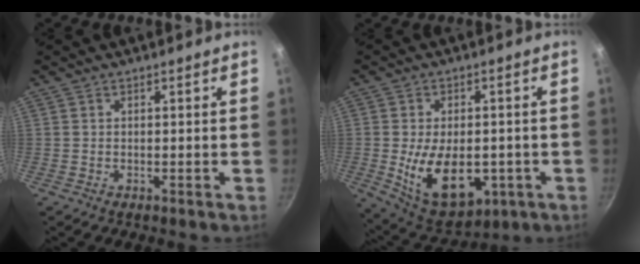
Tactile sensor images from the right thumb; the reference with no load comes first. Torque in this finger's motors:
{"motor_torque": [-0.21, 0.78, 1.43, -0.07, 0.14]}